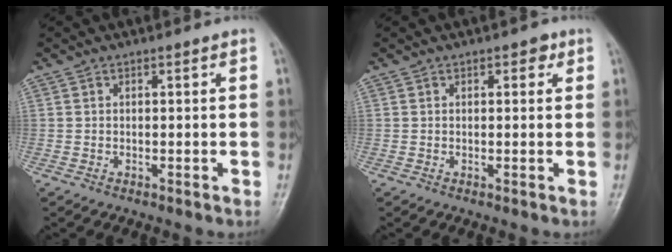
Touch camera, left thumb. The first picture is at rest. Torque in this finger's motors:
{"motor_torque": [-0.14, -0.08, 0.06, 0.05, 0.02]}